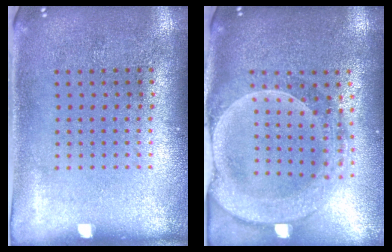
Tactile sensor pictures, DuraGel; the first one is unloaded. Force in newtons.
{"total": 2.6, "press": 2.3, "slide": 1.2}